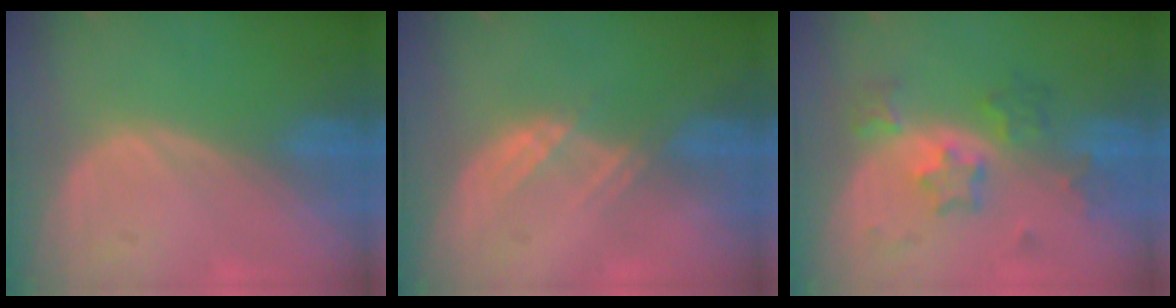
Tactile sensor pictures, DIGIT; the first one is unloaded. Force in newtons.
{"total": 2.6, "press": 2.5, "slide": 0.7}
{"total": 6.1, "press": 5.9, "slide": 1.7}